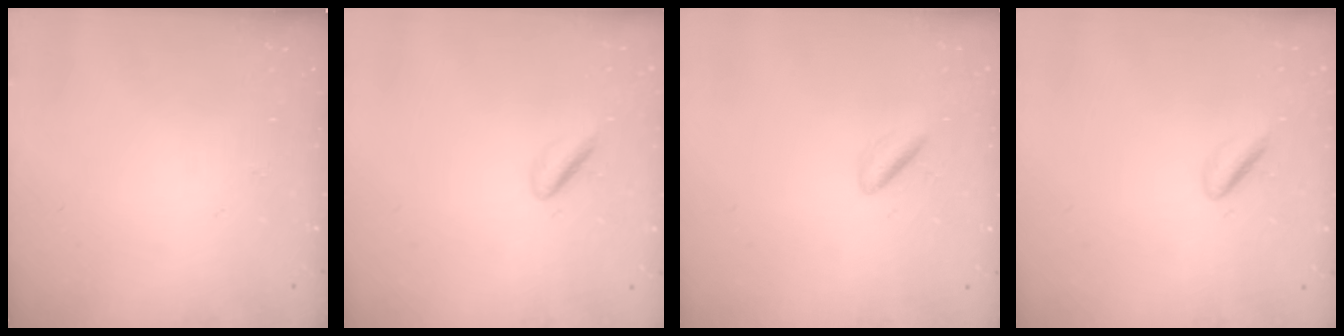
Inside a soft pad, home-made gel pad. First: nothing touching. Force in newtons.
{"total": 2.6, "press": 2.3, "slide": 1.2}
{"total": 2.4, "press": 2.2, "slide": 0.8}
{"total": 2.6, "press": 2.3, "slide": 1.2}